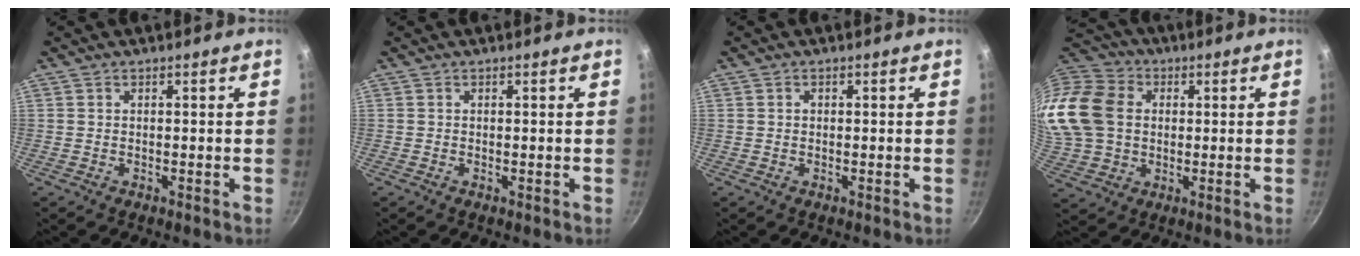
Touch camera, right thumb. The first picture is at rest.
{"total": 0.0}
{"total": 0.8, "force": [0.1, 0.7, 0.4], "torque": [-0.004, 0.004, 0.002]}
{"total": 21.6, "force": [2.5, 17.4, 12.5], "torque": [-0.265, 0.028, 0.042]}